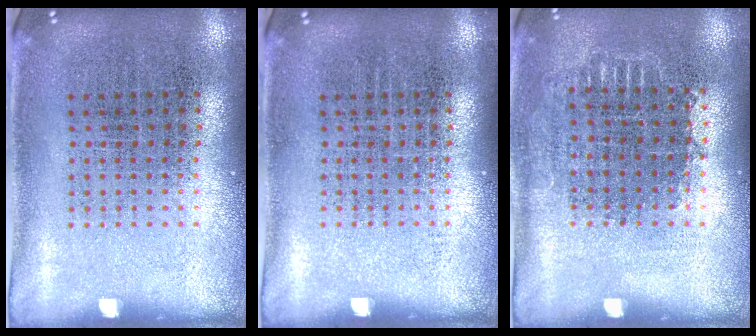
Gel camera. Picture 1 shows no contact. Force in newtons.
{"total": 0.0}
{"total": 0.7, "press": 0.7, "slide": 0.3}